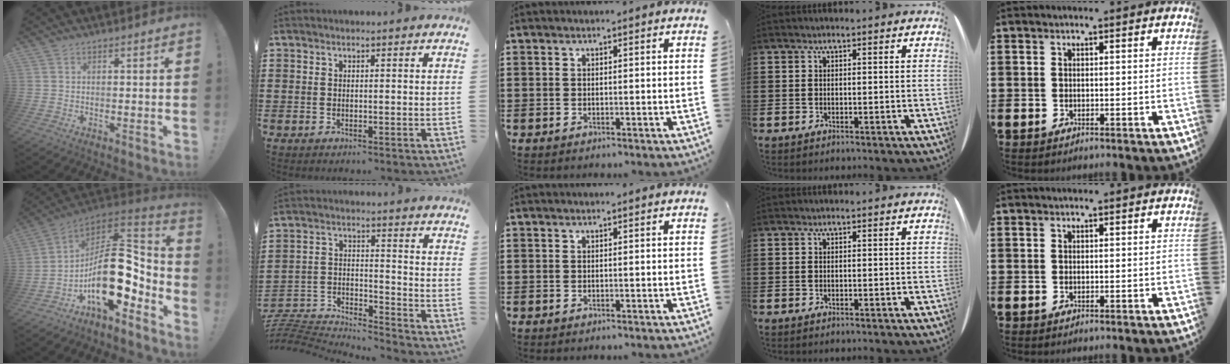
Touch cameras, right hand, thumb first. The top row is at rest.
{"thumb": {"total": 23.1, "force": [-3.6, 12.5, 19.1], "torque": [-0.327, 0.016, -0.047]}, "index": {"total": 5.9, "force": [-5.9, 0.3, 0.4], "torque": [-0.033, -0.012, -0.129]}}